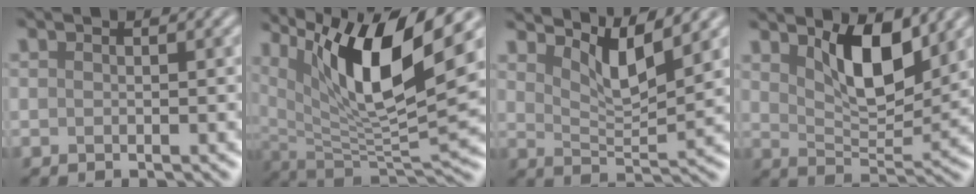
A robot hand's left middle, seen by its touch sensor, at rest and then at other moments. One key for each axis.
{"total": 11.9, "fx": 5.7, "fy": 2.9, "fz": 10.0, "tx": -0.173, "ty": -0.004, "tz": 0.110}
{"total": 3.8, "fx": 2.8, "fy": 0.7, "fz": 2.5, "tx": -0.053, "ty": -0.006, "tz": 0.052}
{"total": 5.8, "fx": 2.8, "fy": 2.2, "fz": 4.5, "tx": -0.081, "ty": -0.004, "tz": 0.048}